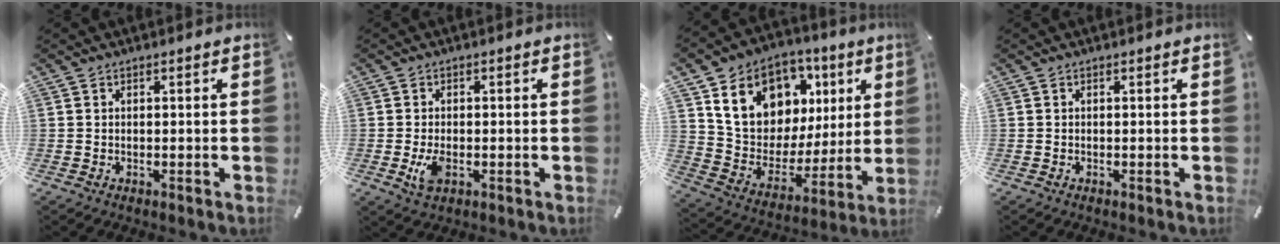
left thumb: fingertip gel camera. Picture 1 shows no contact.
{"total": 4.3, "force": [-1.0, 2.6, 3.3], "torque": [-0.082, -0.005, -0.021]}
{"total": 17.6, "force": [7.9, 13.6, 8.0], "torque": [-0.132, -0.039, 0.153]}
{"total": 0.0}